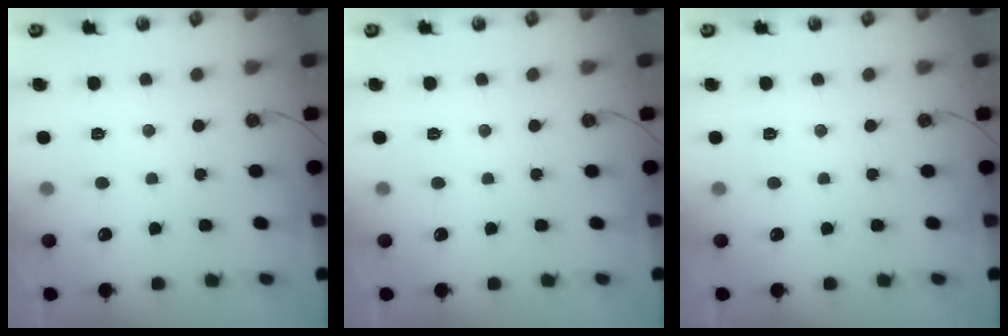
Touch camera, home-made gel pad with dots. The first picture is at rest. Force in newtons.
{"total": 0.0}
{"total": 0.0}